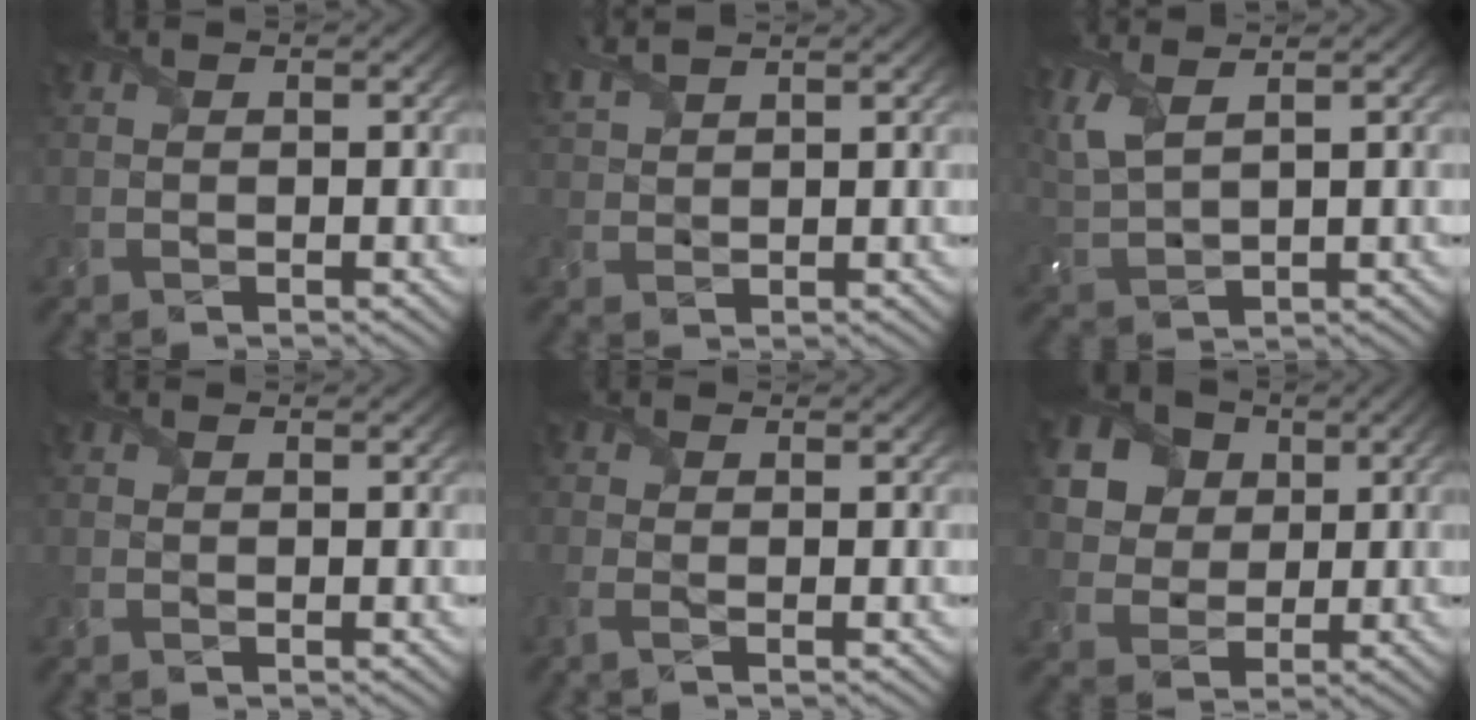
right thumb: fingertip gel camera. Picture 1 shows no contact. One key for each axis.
{"total": 3.0, "fx": 2.6, "fy": 0.6, "fz": 1.4, "tx": -0.043, "ty": 0.016, "tz": 0.059}
{"total": 5.3, "fx": 3.1, "fy": 1.7, "fz": 4.0, "tx": -0.109, "ty": 0.010, "tz": 0.070}
{"total": 1.1, "fx": 1.0, "fy": 0.3, "fz": 0.4, "tx": -0.017, "ty": 0.001, "tz": 0.015}
{"total": 1.3, "fx": -0.3, "fy": 0.4, "fz": 1.2, "tx": -0.035, "ty": 0.001, "tz": -0.013}
{"total": 10.9, "fx": 5.1, "fy": 8.3, "fz": 4.8, "tx": -0.150, "ty": 0.016, "tz": 0.092}